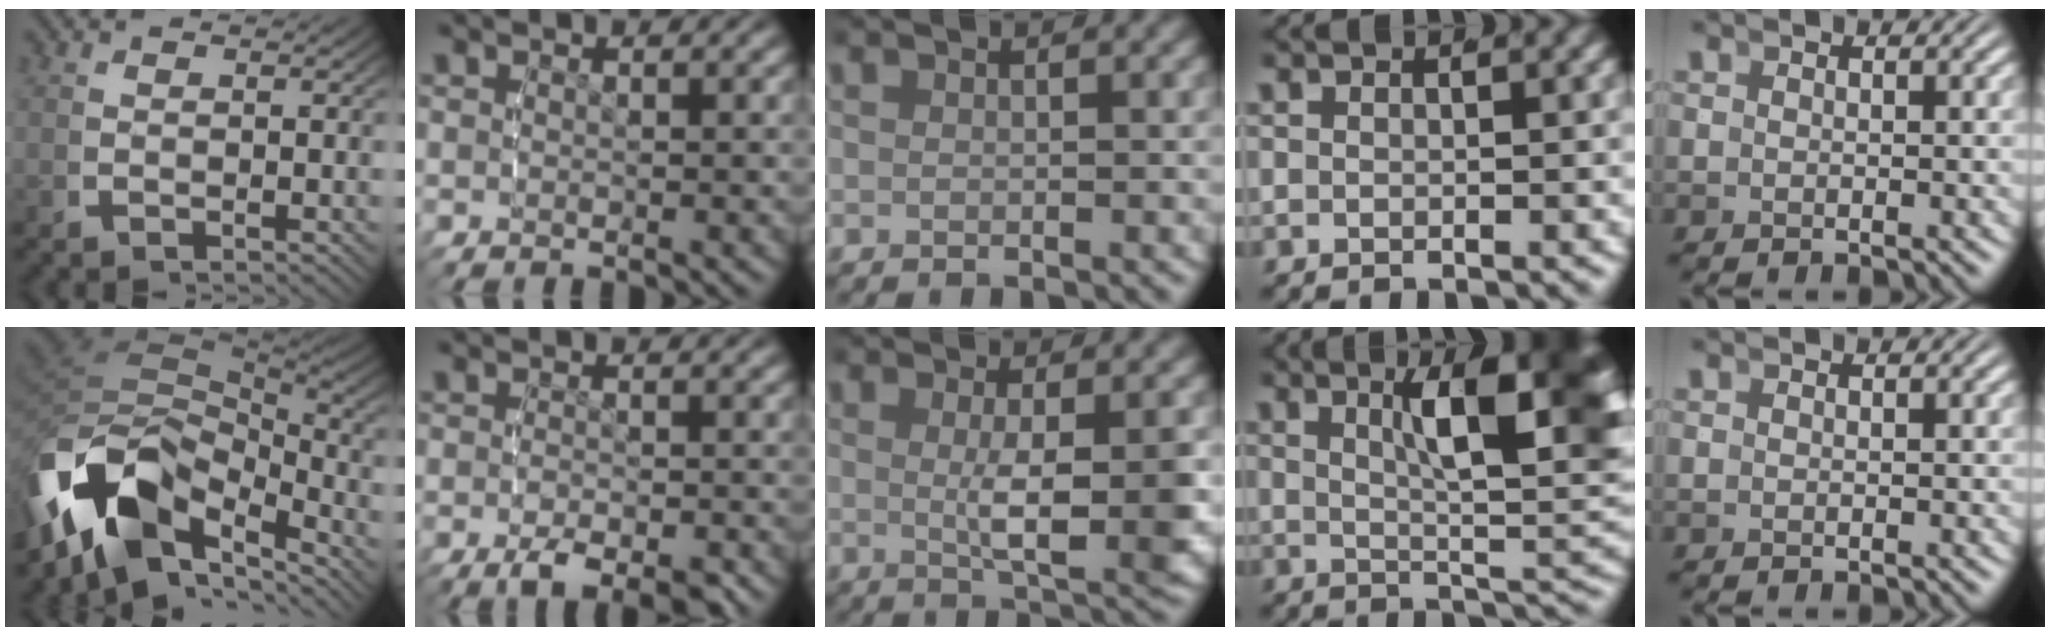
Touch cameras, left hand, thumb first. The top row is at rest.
{"thumb": {"total": 18.2, "force": [-1.8, 12.2, 13.4], "torque": [-0.264, -0.035, -0.016]}, "index": {"total": 4.5, "force": [-2.5, 1.9, 3.2], "torque": [-0.064, -0.020, -0.035]}, "middle": {"total": 5.2, "force": [0.0, 1.4, 5.1], "torque": [-0.081, -0.013, 0.004]}, "ring": {"total": 12.3, "force": [2.7, 4.0, 11.3], "torque": [-0.121, -0.002, 0.047]}}